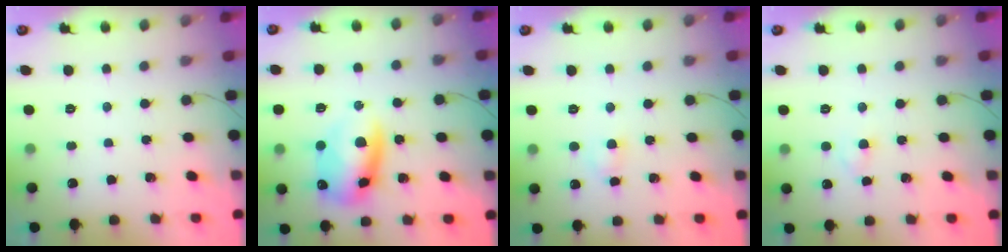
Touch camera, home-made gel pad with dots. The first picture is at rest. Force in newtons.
{"total": 11.1, "press": 10.8, "slide": 2.3}
{"total": 2.7, "press": 2.5, "slide": 1.1}
{"total": 2.2, "press": 2.0, "slide": 0.9}